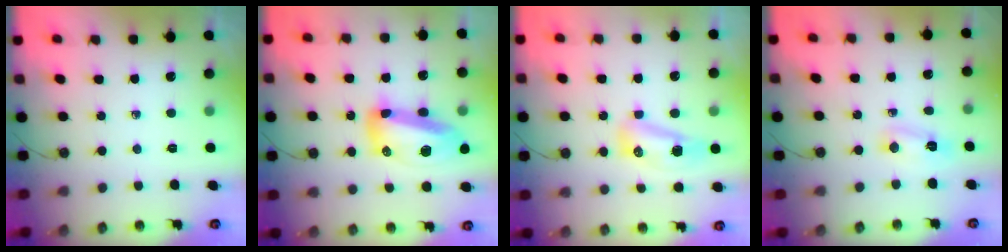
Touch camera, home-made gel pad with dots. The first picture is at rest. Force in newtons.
{"total": 16.4, "press": 16.3, "slide": 1.8}
{"total": 9.4, "press": 9.1, "slide": 2.2}
{"total": 3.2, "press": 2.7, "slide": 1.6}